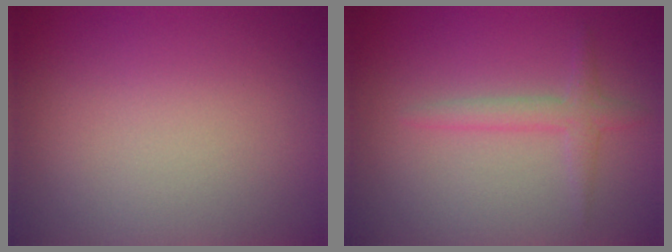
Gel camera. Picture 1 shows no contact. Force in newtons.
{"total": 1.8, "press": 1.8, "slide": 0.0}